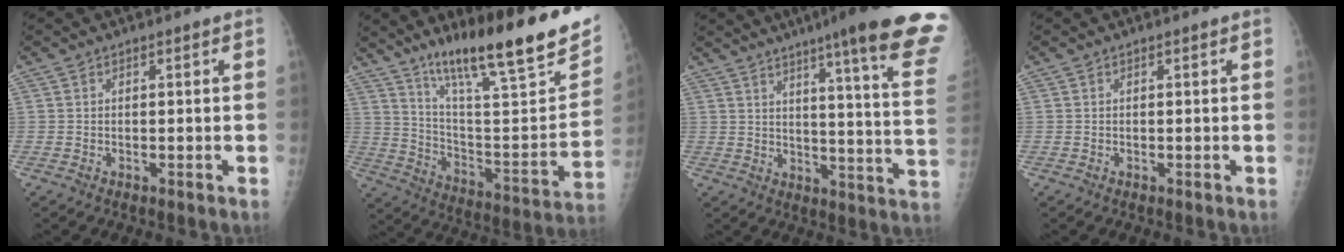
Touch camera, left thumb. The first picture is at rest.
{"total": 26.2, "force": [17.8, 4.4, 18.8], "torque": [-0.267, -0.073, 0.293]}
{"total": 24.3, "force": [17.2, 1.1, 17.1], "torque": [-0.201, -0.094, 0.213]}
{"total": 0.0}